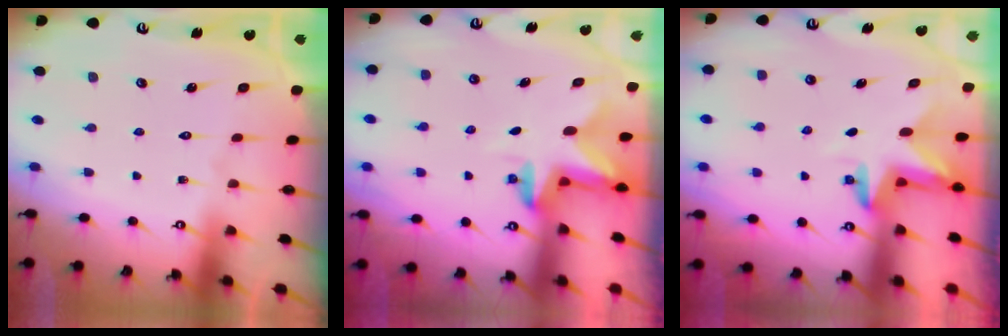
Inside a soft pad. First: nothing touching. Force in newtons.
{"total": 2.5, "press": 2.4, "slide": 0.4}
{"total": 3.2, "press": 3.2, "slide": 0.2}